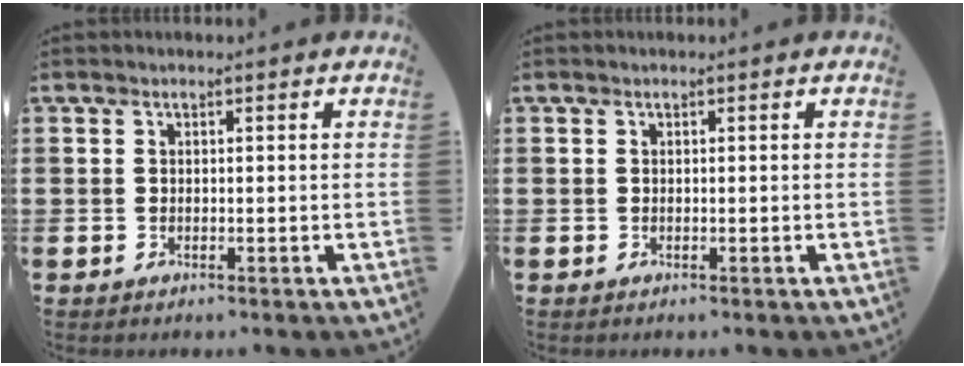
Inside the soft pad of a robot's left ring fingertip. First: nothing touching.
{"total": 0.0}